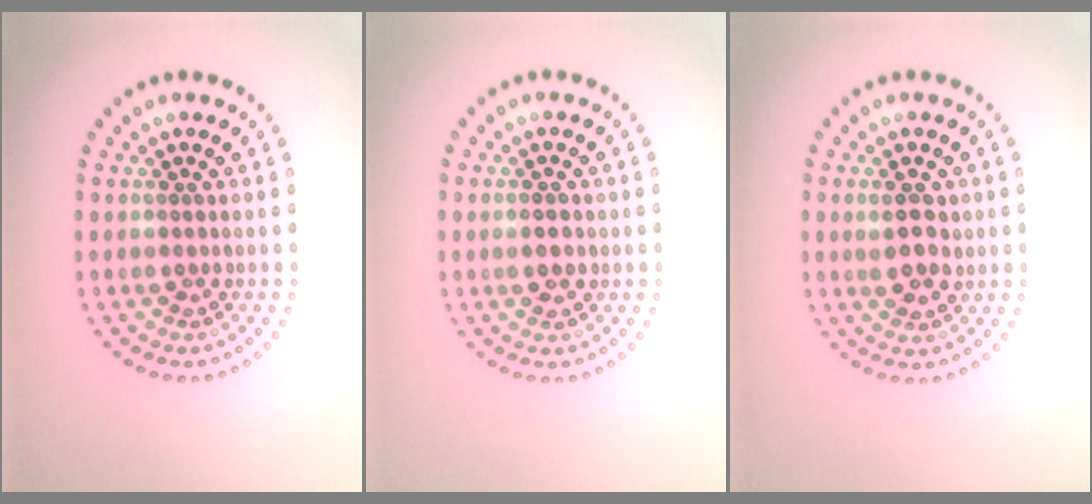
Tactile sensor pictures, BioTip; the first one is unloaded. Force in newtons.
{"total": 1.9, "press": 1.9, "slide": 0.1}
{"total": 2.7, "press": 2.7, "slide": 0.6}